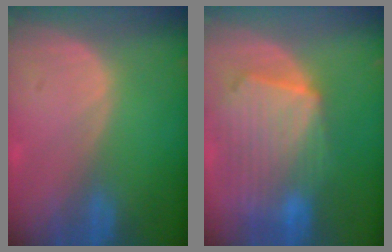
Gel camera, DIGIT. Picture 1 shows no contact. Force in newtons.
{"total": 10.9, "press": 9.5, "slide": 5.3}